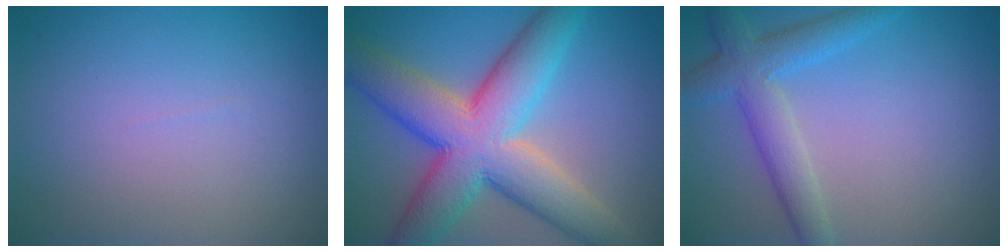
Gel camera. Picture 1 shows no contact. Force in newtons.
{"total": 11.3, "press": 11.3, "slide": 0.3}
{"total": 3.4, "press": 3.4, "slide": 0.1}